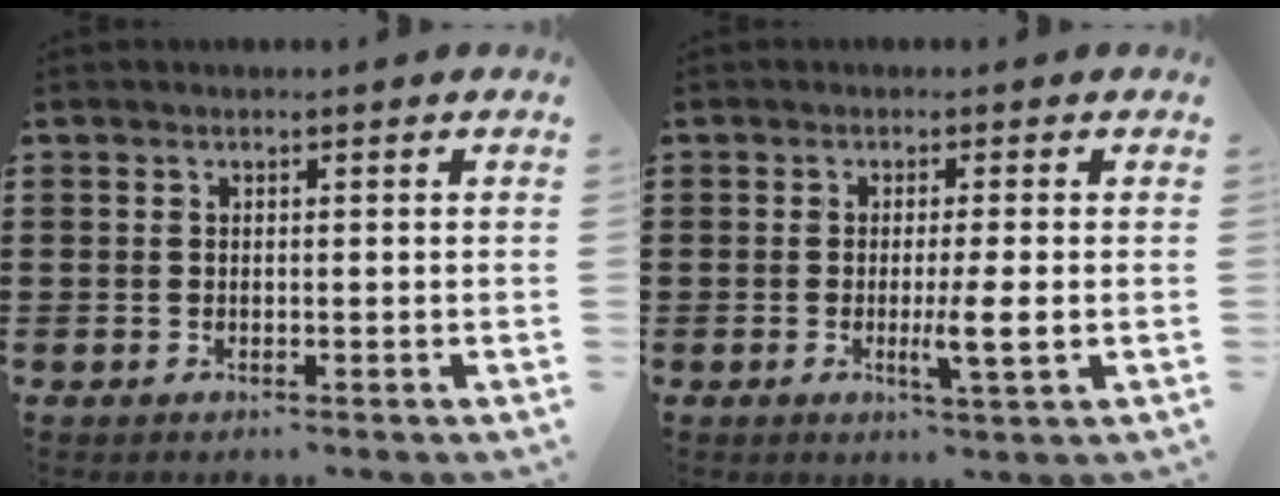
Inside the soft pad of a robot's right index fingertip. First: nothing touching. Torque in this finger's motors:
{"motor_torque": [1.37, 0.35, 0.31, 0.16]}